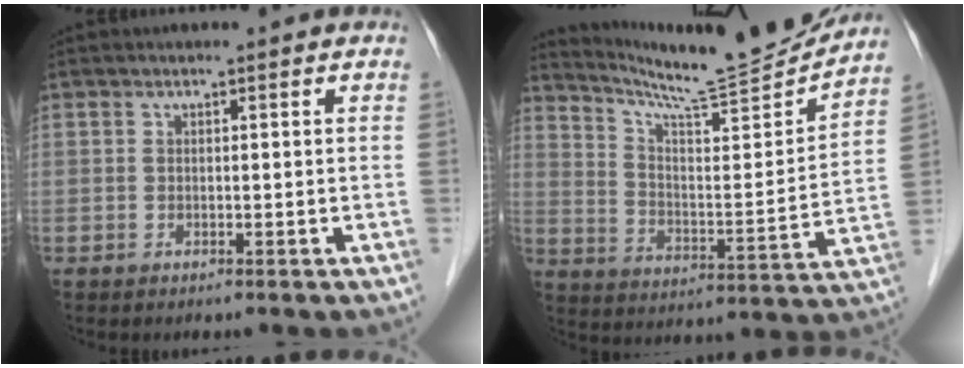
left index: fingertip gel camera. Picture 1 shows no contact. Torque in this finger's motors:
{"motor_torque": [-0.07, -0.09, 0.15, 0.07]}